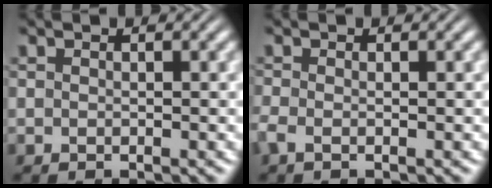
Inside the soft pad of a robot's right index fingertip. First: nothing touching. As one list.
[{"total": 1.4, "force": [-1.0, 0.6, 0.8], "torque": [-0.032, -0.015, -0.013]}]